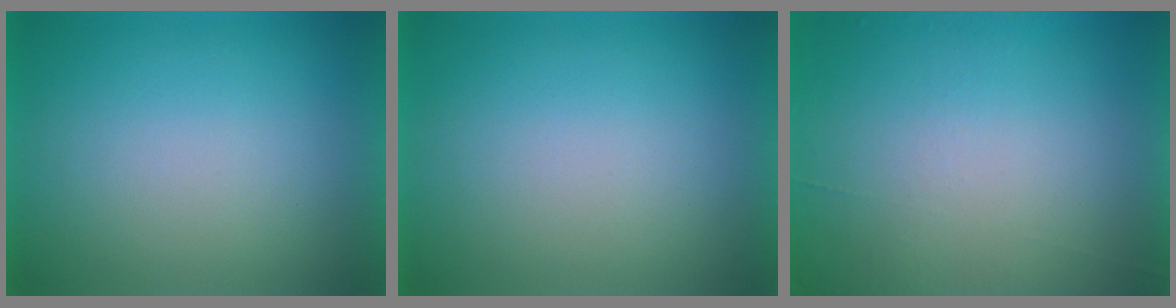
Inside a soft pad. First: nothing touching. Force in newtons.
{"total": 0.0}
{"total": 4.5}